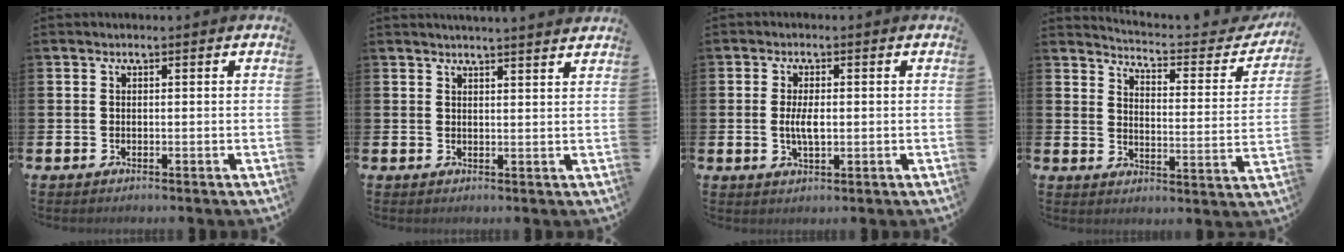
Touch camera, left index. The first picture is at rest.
{"total": 2.6, "force": [2.6, -0.4, 0.0], "torque": [0.011, -0.021, 0.044]}
{"total": 3.3, "force": [0.1, 1.4, 3.0], "torque": [-0.042, -0.003, -0.004]}
{"total": 4.1, "force": [3.9, 0.8, 1.2], "torque": [-0.034, -0.037, 0.056]}